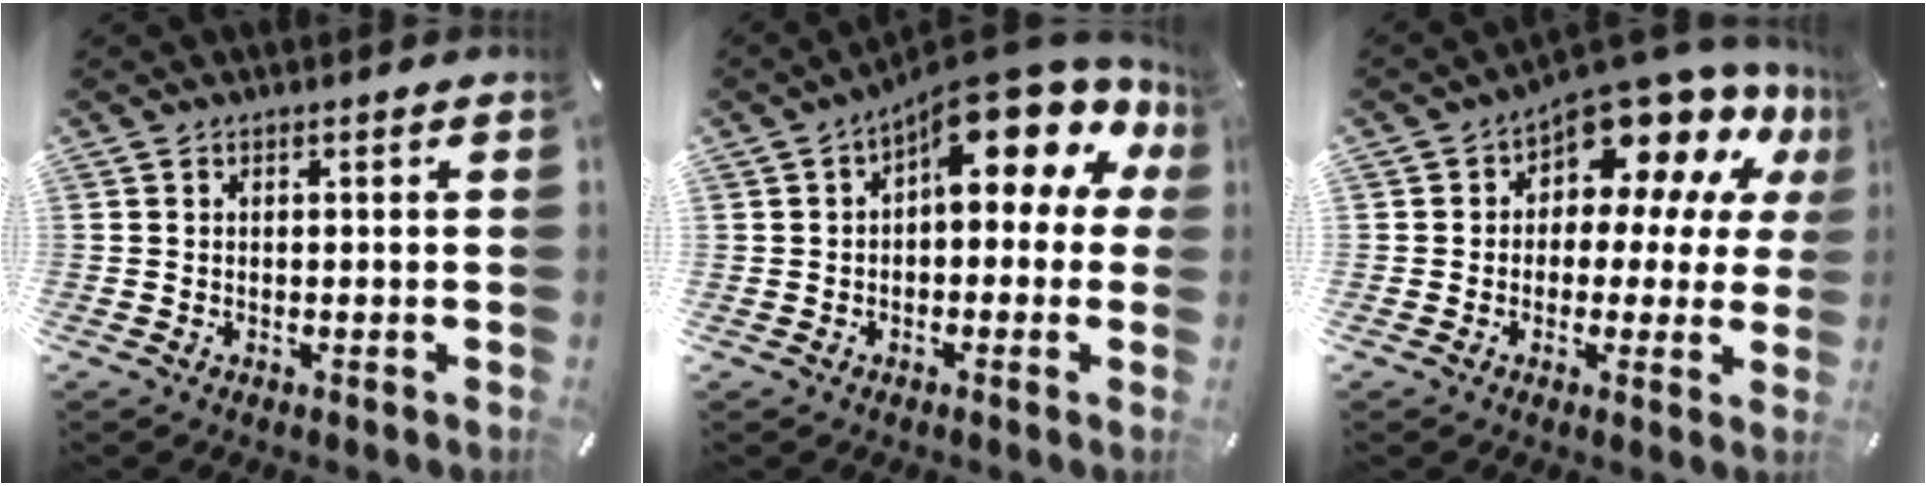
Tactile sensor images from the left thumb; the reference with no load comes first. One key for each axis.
{"total": 13.8, "fx": 8.2, "fy": 6.6, "fz": 8.9, "tx": -0.129, "ty": -0.062, "tz": 0.142}
{"total": 12.9, "fx": 8.7, "fy": 6.9, "fz": 6.6, "tx": -0.109, "ty": -0.071, "tz": 0.155}